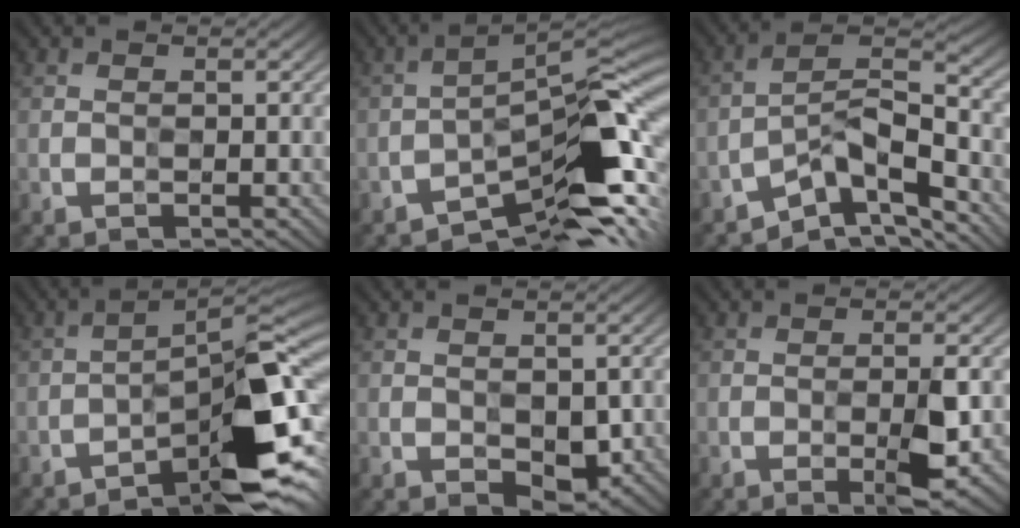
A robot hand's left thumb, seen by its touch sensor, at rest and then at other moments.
{"total": 8.9, "force": [-6.3, 1.9, 5.9], "torque": [-0.075, 0.015, -0.108]}
{"total": 6.6, "force": [-5.5, 1.6, 3.2], "torque": [-0.047, 0.013, -0.106]}
{"total": 10.0, "force": [-6.3, 1.4, 7.7], "torque": [-0.106, 0.018, -0.099]}
{"total": 2.7, "force": [-0.7, 1.8, 1.8], "torque": [-0.029, -0.002, -0.007]}
{"total": 3.5, "force": [-1.2, 0.3, 3.3], "torque": [-0.053, 0.004, -0.015]}